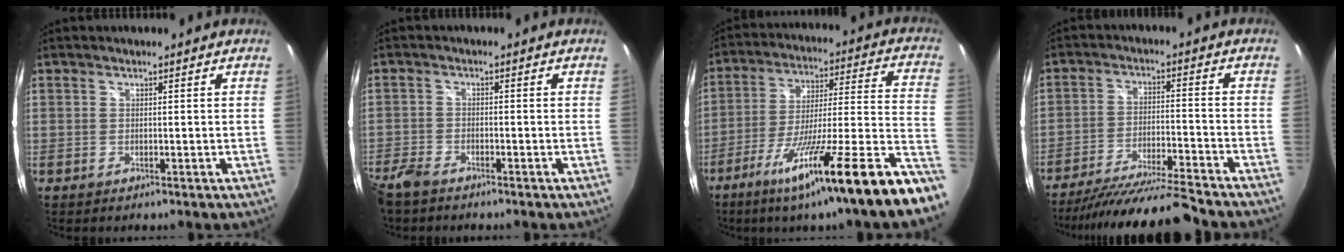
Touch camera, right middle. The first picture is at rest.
{"total": 5.9, "force": [-4.7, 2.4, 2.6], "torque": [-0.078, -0.017, -0.097]}
{"total": 25.5, "force": [-16.9, -2.1, 19.0], "torque": [-0.280, -0.060, -0.268]}
{"total": 16.6, "force": [-15.1, -0.1, 6.9], "torque": [-0.140, -0.030, -0.242]}